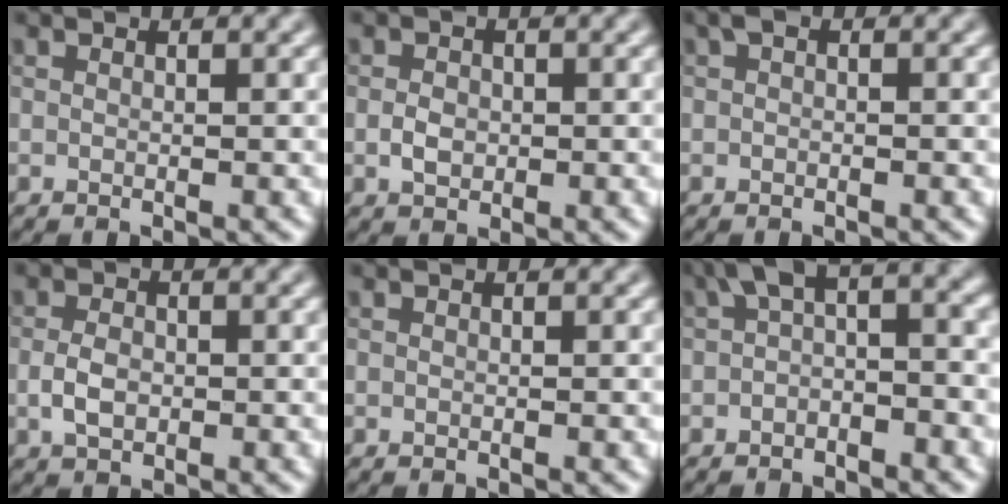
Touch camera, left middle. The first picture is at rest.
{"total": 1.7, "force": [-0.3, 1.3, 1.0], "torque": [-0.020, 0.000, -0.008]}
{"total": 0.8, "force": [0.1, 0.4, 0.7], "torque": [-0.013, 0.004, 0.002]}
{"total": 2.2, "force": [-0.4, 1.5, 1.6], "torque": [-0.034, 0.001, -0.010]}
{"total": 0.0}
{"total": 4.1, "force": [-0.2, 1.9, 3.6], "torque": [-0.050, 0.017, -0.015]}